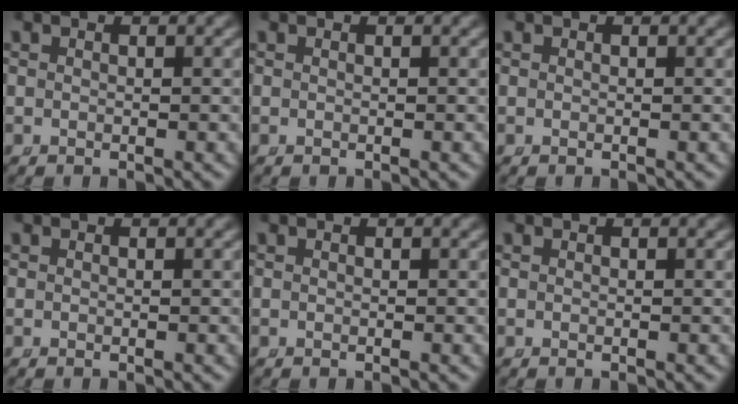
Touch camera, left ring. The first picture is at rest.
{"total": 0.0}
{"total": 0.0}
{"total": 0.0}
{"total": 0.0}
{"total": 0.0}